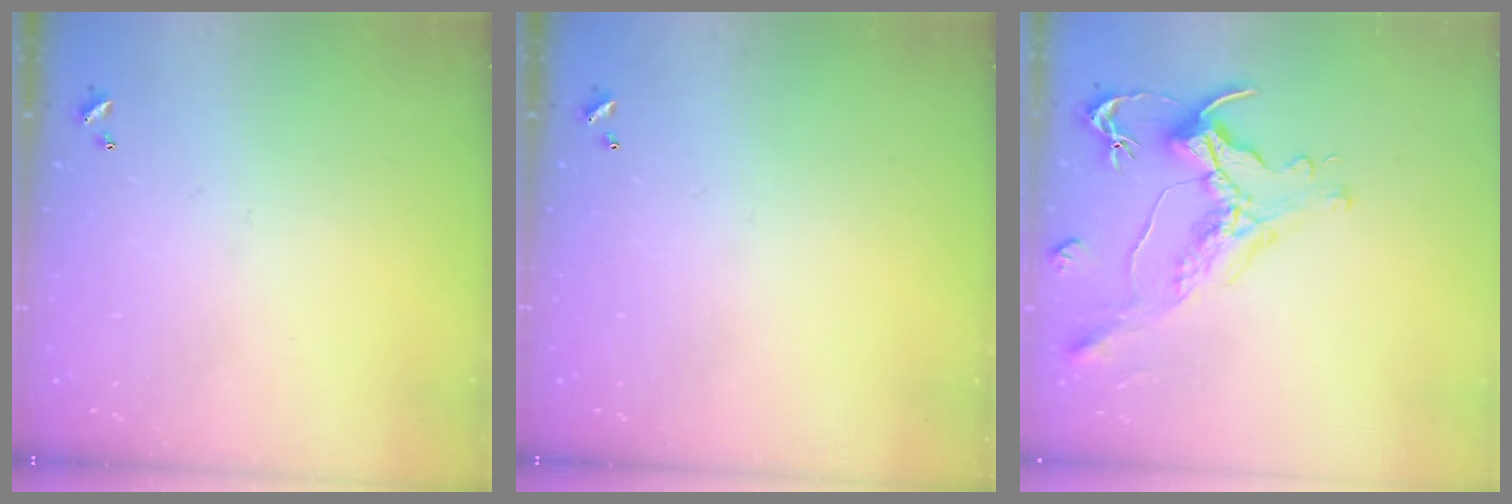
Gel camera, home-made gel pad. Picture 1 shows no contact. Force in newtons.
{"total": 0.0}
{"total": 1.8, "press": 1.4, "slide": 1.2}